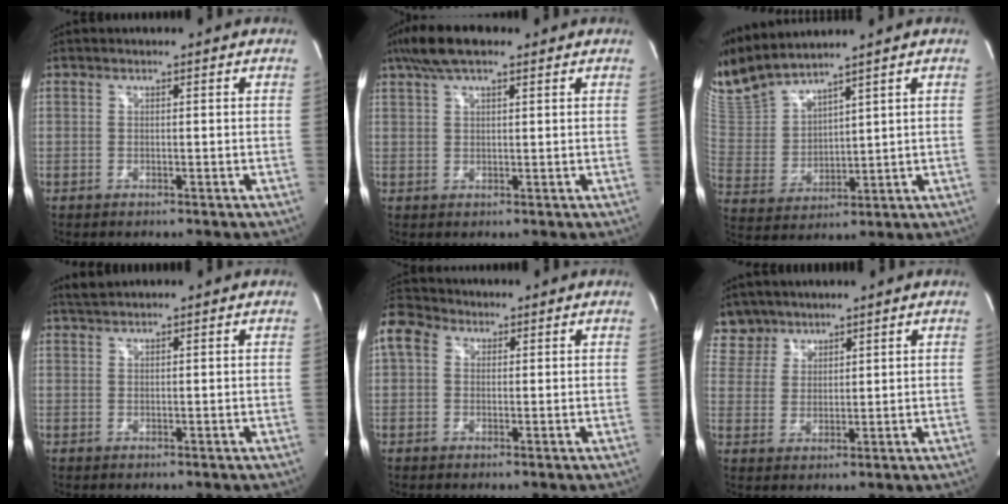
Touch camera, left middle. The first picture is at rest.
{"total": 7.2, "force": [5.0, 2.0, 4.7], "torque": [-0.100, 0.025, 0.091]}
{"total": 11.1, "force": [10.5, 0.2, 3.8], "torque": [-0.099, 0.001, 0.229]}
{"total": 1.7, "force": [1.6, -0.2, 0.4], "torque": [-0.014, 0.012, 0.037]}
{"total": 8.7, "force": [3.3, 6.7, 4.4], "torque": [-0.114, 0.047, 0.062]}
{"total": 5.4, "force": [4.6, 2.9, -0.5], "torque": [0.014, 0.005, 0.095]}